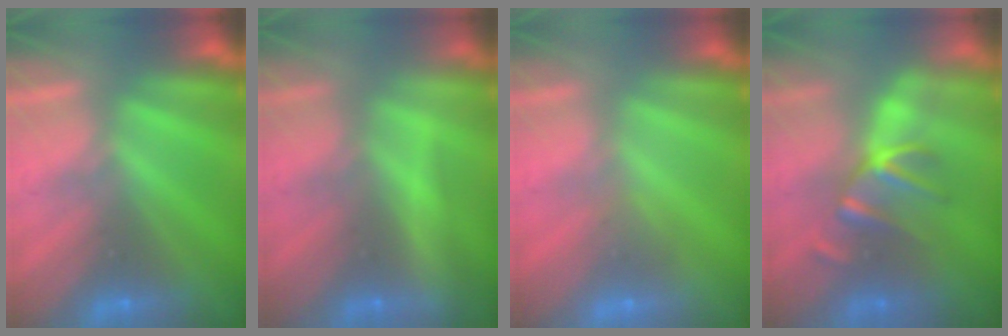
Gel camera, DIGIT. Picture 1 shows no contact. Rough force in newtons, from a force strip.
{"total": 2.2}
{"total": 2.8}
{"total": 2.9}